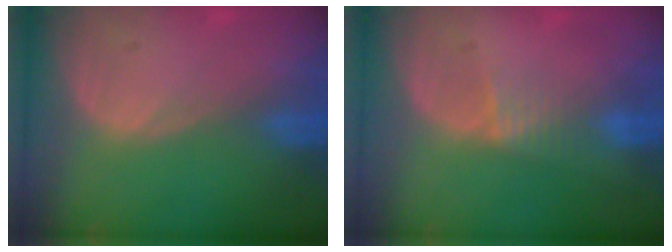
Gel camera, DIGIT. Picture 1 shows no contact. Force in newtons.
{"total": 2.6, "press": 2.4, "slide": 0.9}